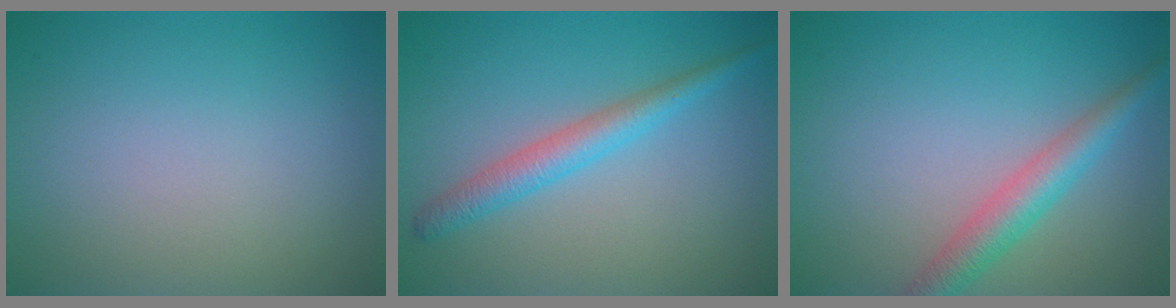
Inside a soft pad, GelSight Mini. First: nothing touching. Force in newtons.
{"total": 2.9, "press": 2.9, "slide": 0.0}
{"total": 3.4, "press": 3.4, "slide": 0.1}